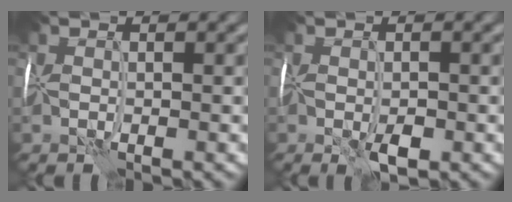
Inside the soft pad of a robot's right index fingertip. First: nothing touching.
{"total": 1.9, "force": [-1.0, 0.9, 1.4], "torque": [-0.027, -0.008, -0.015]}